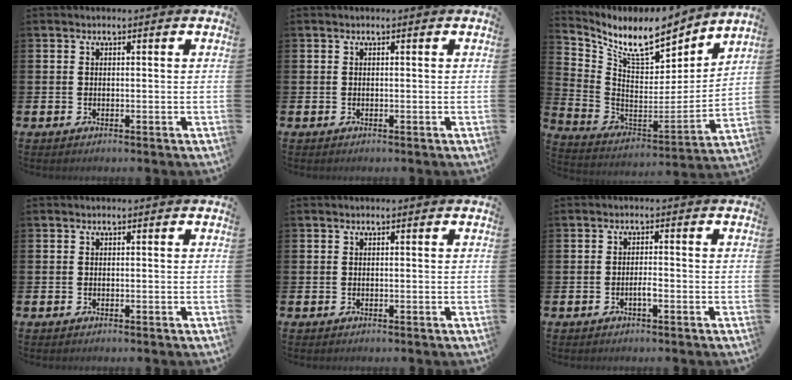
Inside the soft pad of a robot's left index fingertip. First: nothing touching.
{"total": 0.0}
{"total": 10.5, "force": [9.0, 3.3, 4.1], "torque": [-0.120, -0.060, 0.158]}
{"total": 0.0}
{"total": 0.0}
{"total": 1.4, "force": [-0.7, 0.3, 1.1], "torque": [-0.031, 0.003, -0.012]}